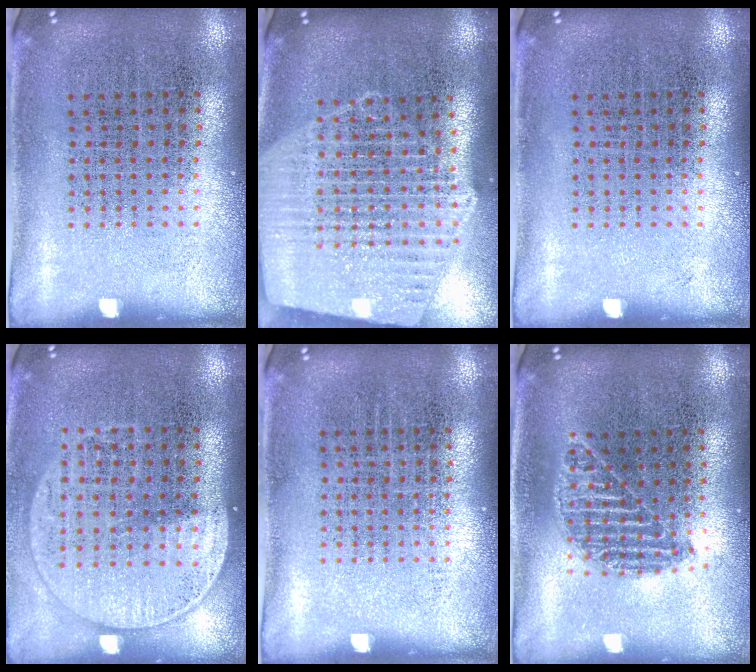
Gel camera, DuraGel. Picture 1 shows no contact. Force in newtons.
{"total": 2.4, "press": 2.1, "slide": 1.2}
{"total": 0.0}
{"total": 1.5, "press": 1.4, "slide": 0.6}
{"total": 0.0}
{"total": 1.1, "press": 1.0, "slide": 0.5}